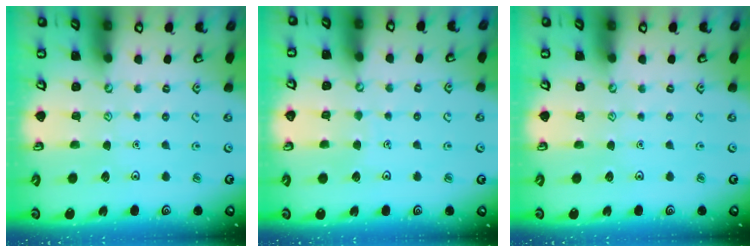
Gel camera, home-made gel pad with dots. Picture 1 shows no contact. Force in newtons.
{"total": 2.8, "press": 2.8, "slide": 0.1}
{"total": 0.0}